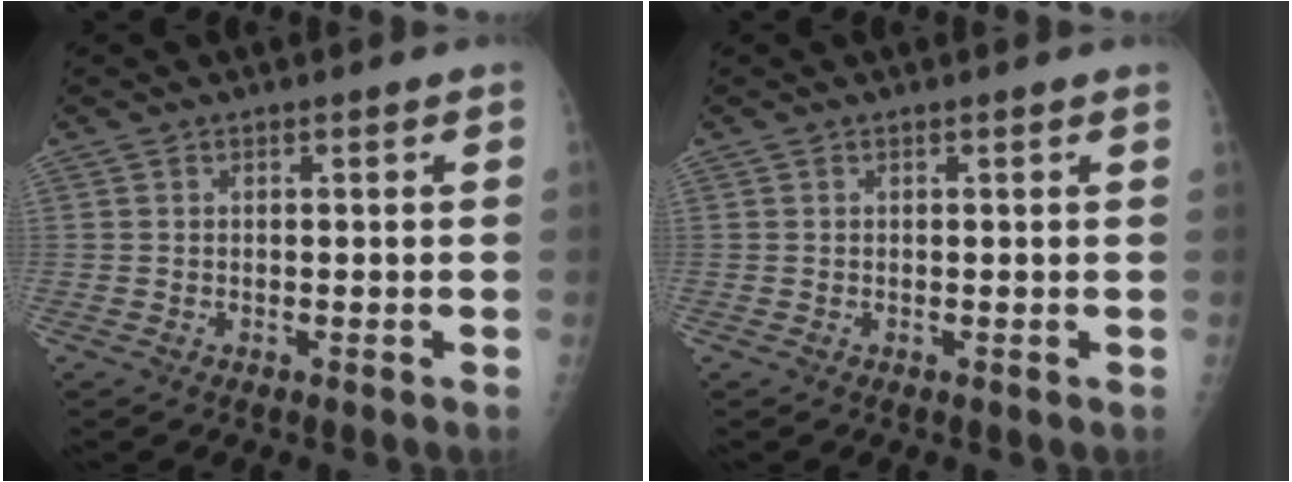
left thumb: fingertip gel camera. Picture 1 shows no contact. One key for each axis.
{"total": 0.0}